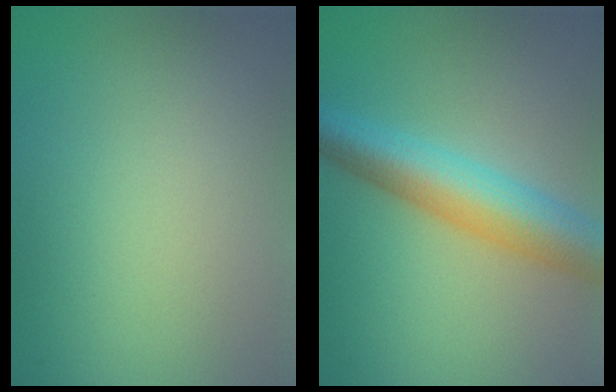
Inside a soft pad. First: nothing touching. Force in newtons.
{"total": 6.8, "press": 6.8, "slide": 0.2}